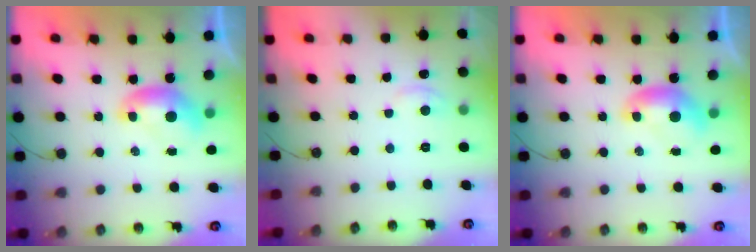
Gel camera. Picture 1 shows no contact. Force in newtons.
{"total": 2.7, "press": 2.6, "slide": 0.5}
{"total": 0.0}